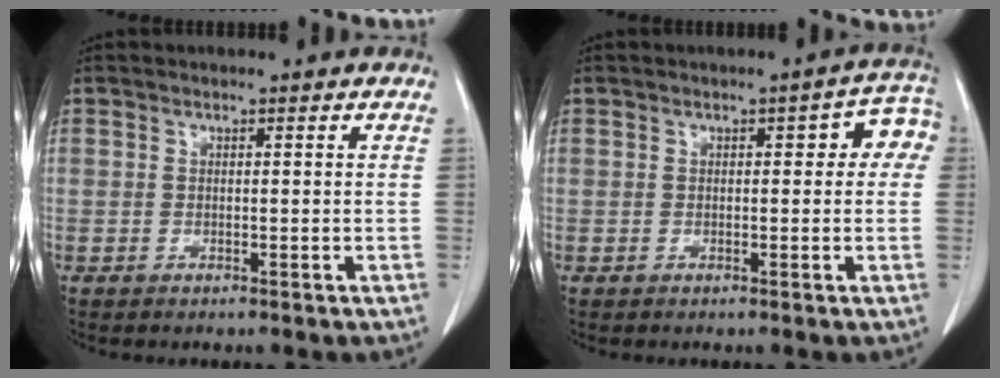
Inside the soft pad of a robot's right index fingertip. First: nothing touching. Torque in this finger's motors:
{"motor_torque": [0.21, 0.19, 0.07, 0.01]}